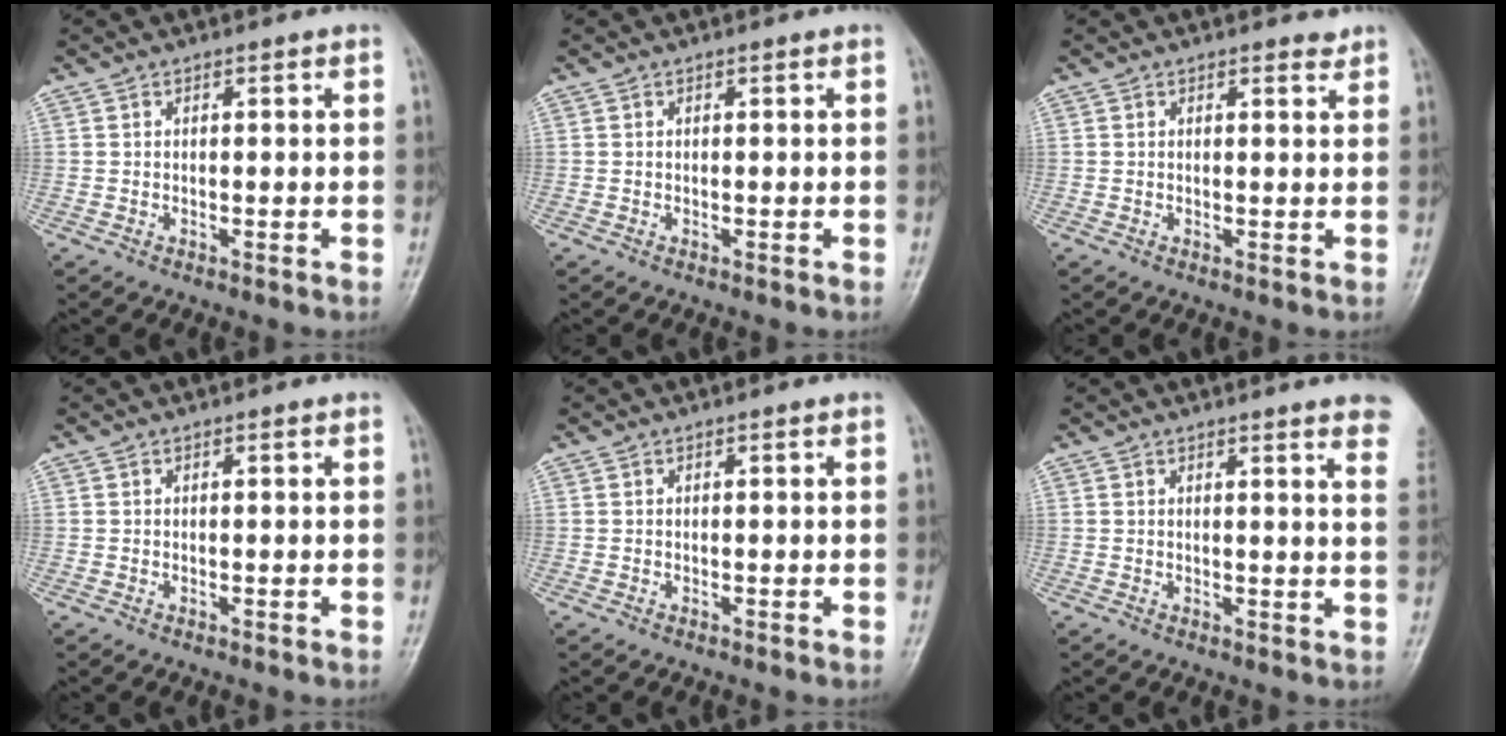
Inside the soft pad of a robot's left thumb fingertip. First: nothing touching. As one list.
[{"total": 0.0}, {"total": 1.3, "force": [1.2, 0.4, 0.4], "torque": [-0.002, -0.009, 0.013]}, {"total": 0.0}, {"total": 0.0}, {"total": 8.5, "force": [6.6, 0.8, 5.3], "torque": [-0.046, -0.019, 0.053]}]